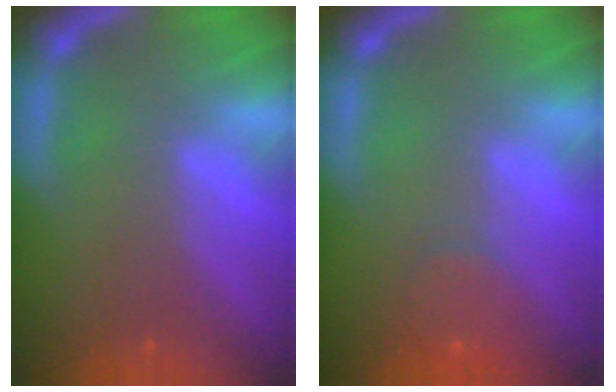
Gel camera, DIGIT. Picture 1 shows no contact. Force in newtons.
{"total": 3.0}